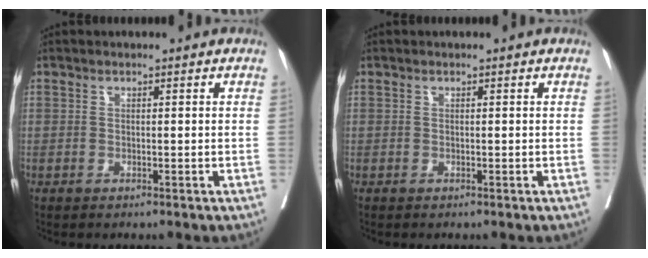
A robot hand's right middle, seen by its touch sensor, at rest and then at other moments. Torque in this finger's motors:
{"motor_torque": [-0.03, -0.07, -0.01, 0.00]}